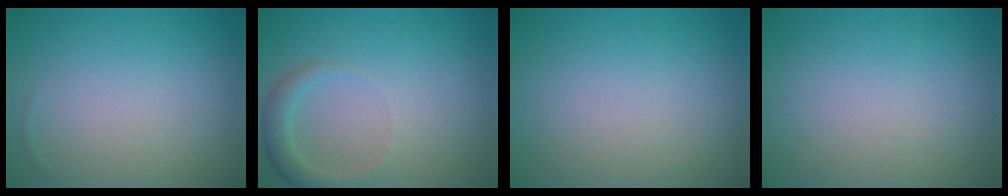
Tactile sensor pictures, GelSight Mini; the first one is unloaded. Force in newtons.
{"total": 2.2, "press": 2.2, "slide": 0.2}
{"total": 0.0}
{"total": 0.0}